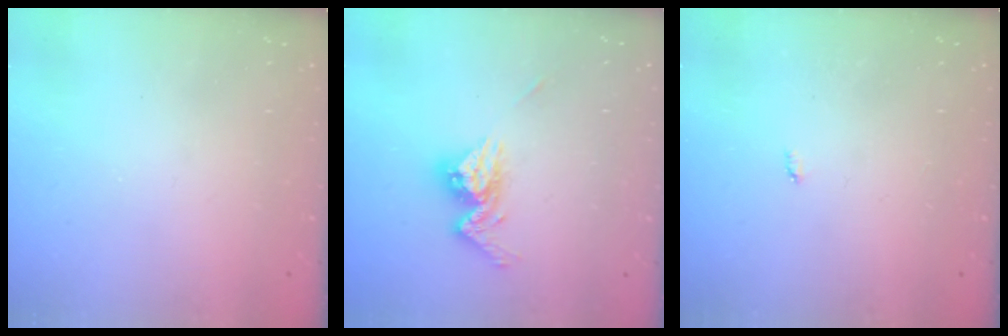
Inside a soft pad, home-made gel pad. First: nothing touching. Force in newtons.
{"total": 10.6, "press": 10.6, "slide": 1.0}
{"total": 2.1, "press": 2.1, "slide": 0.4}